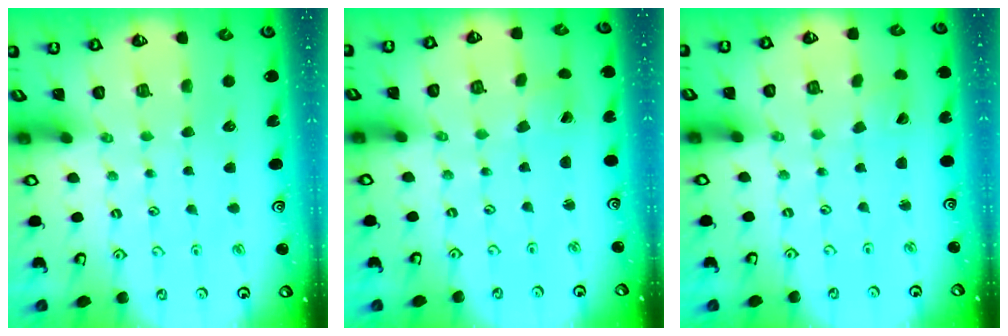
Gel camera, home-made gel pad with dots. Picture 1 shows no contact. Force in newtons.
{"total": 0.7, "press": 0.7, "slide": 0.1}
{"total": 2.6, "press": 2.6, "slide": 0.2}